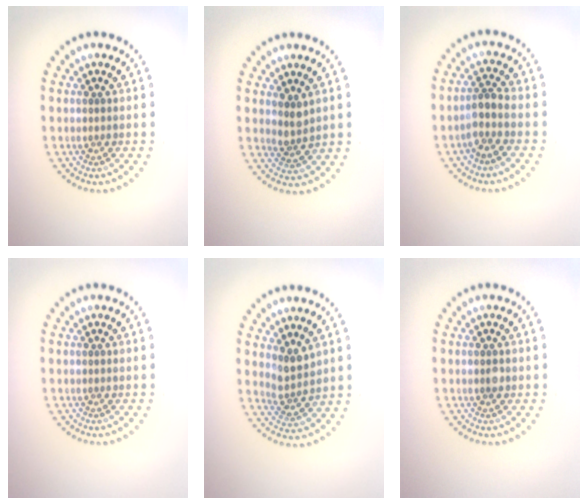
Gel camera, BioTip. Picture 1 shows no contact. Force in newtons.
{"total": 1.8, "press": 1.4, "slide": 1.1}
{"total": 2.1, "press": 1.6, "slide": 1.3}
{"total": 0.0}
{"total": 2.5, "press": 2.0, "slide": 1.5}
{"total": 1.0, "press": 1.0, "slide": 0.1}